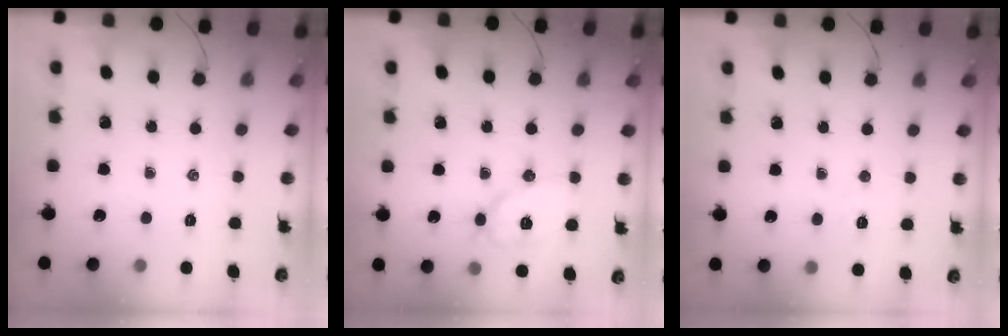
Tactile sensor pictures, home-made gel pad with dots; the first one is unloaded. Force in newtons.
{"total": 10.6, "press": 10.5, "slide": 0.4}
{"total": 3.7, "press": 3.7, "slide": 0.8}